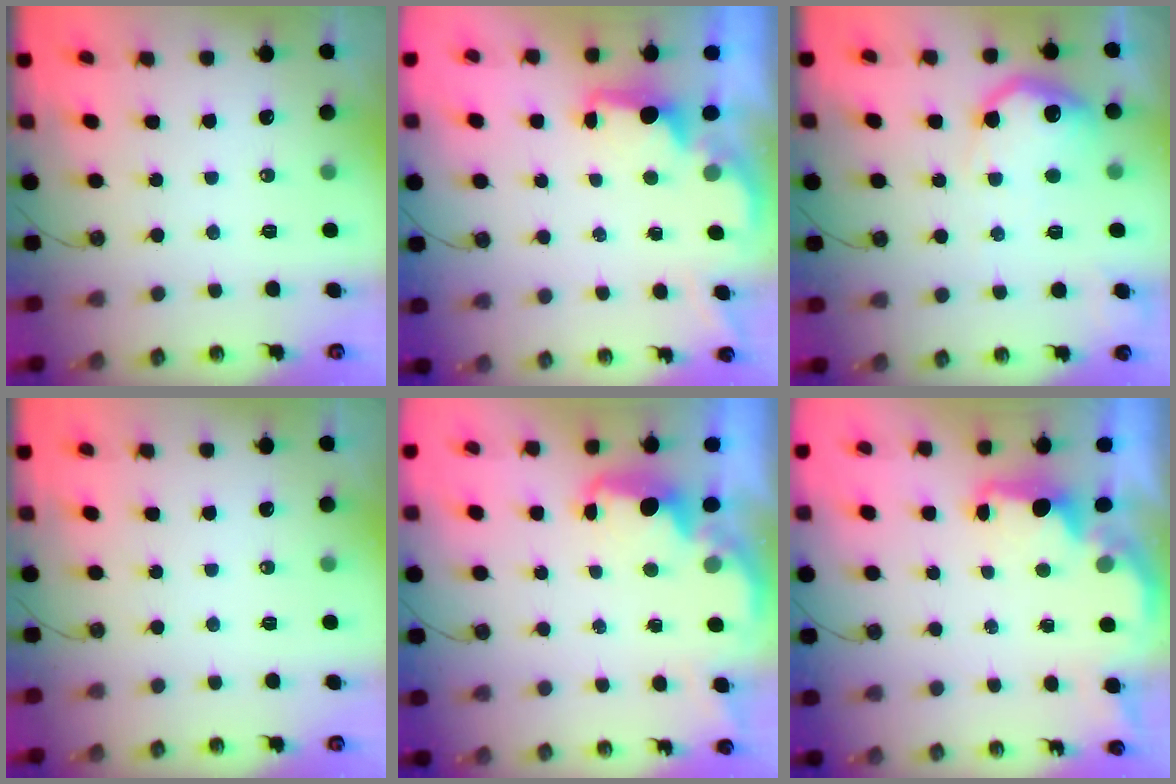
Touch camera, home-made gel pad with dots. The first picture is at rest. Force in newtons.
{"total": 1.7, "press": 1.5, "slide": 0.8}
{"total": 15.2, "press": 15.1, "slide": 1.1}
{"total": 0.0}
{"total": 2.0, "press": 1.9, "slide": 0.6}
{"total": 1.6, "press": 1.5, "slide": 0.5}